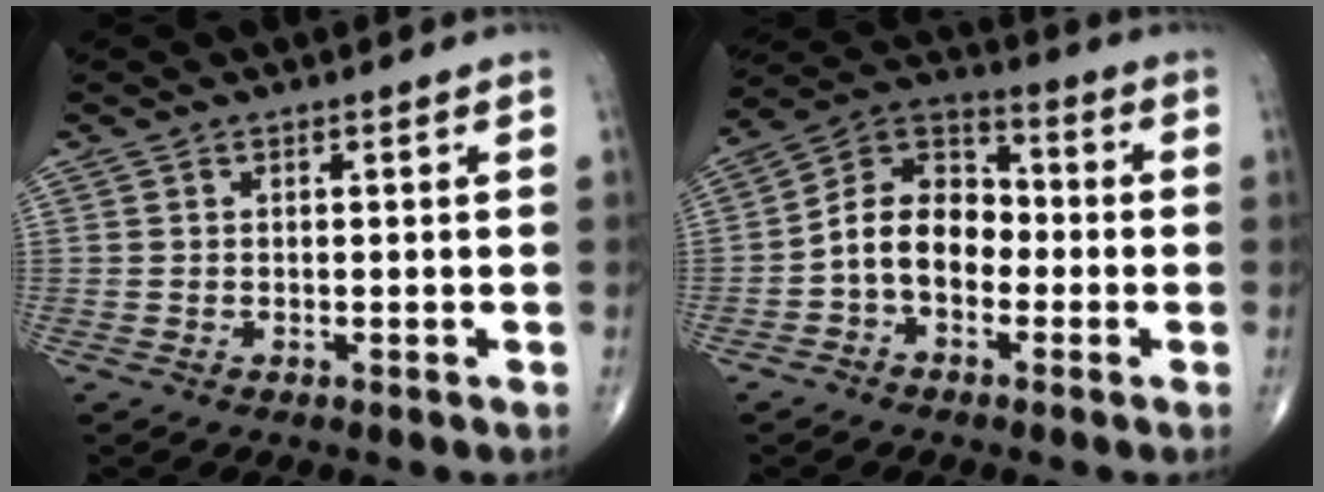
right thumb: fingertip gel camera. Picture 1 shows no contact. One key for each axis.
{"total": 11.3, "fx": -2.4, "fy": 8.0, "fz": 7.6, "tx": -0.110, "ty": 0.042, "tz": -0.058}